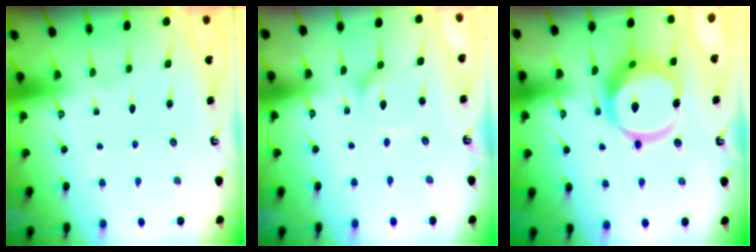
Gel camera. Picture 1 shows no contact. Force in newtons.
{"total": 3.2, "press": 3.2, "slide": 0.1}
{"total": 15.6, "press": 15.5, "slide": 2.1}